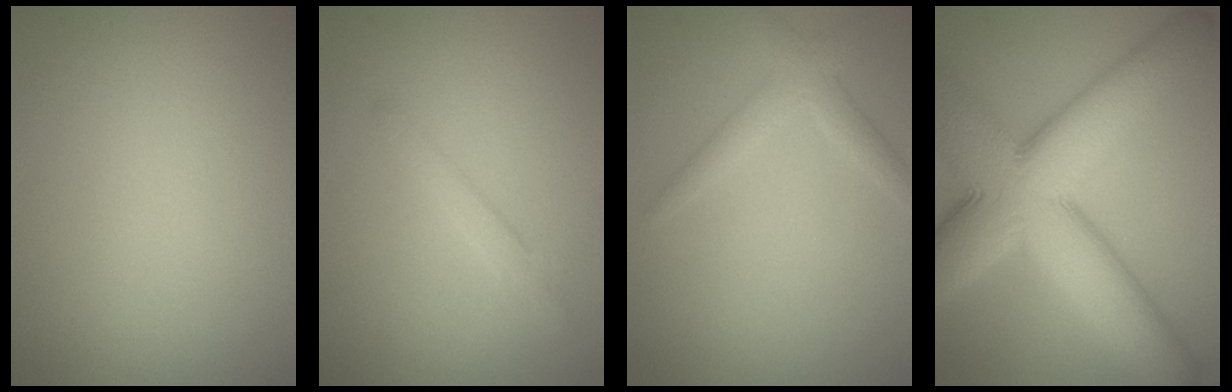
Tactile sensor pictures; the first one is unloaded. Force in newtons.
{"total": 1.7, "press": 1.7, "slide": 0.2}
{"total": 2.2, "press": 2.1, "slide": 0.1}
{"total": 13.1, "press": 13.1, "slide": 0.1}